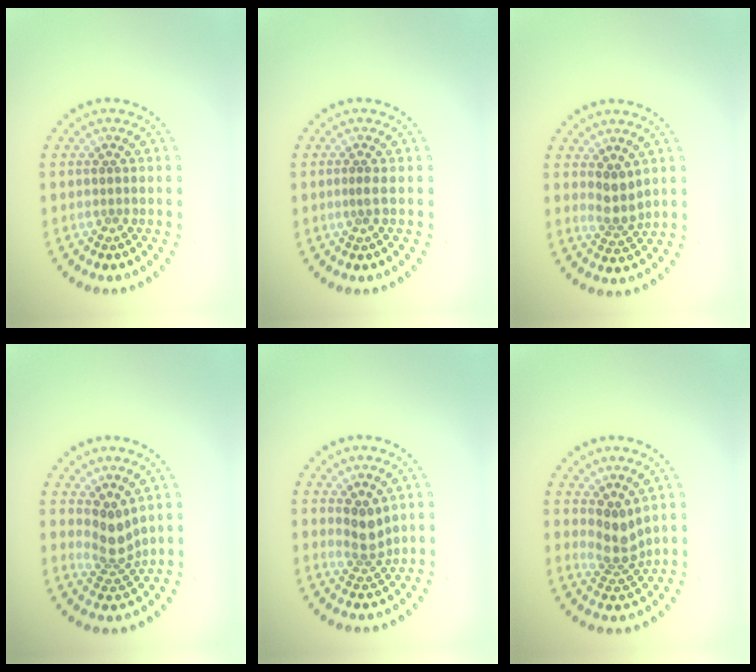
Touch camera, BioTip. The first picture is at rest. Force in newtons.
{"total": 0.6, "press": 0.4, "slide": 0.5}
{"total": 2.1, "press": 1.7, "slide": 1.2}
{"total": 2.9, "press": 2.0, "slide": 2.0}
{"total": 2.4, "press": 1.9, "slide": 1.6}
{"total": 2.9, "press": 2.2, "slide": 1.8}